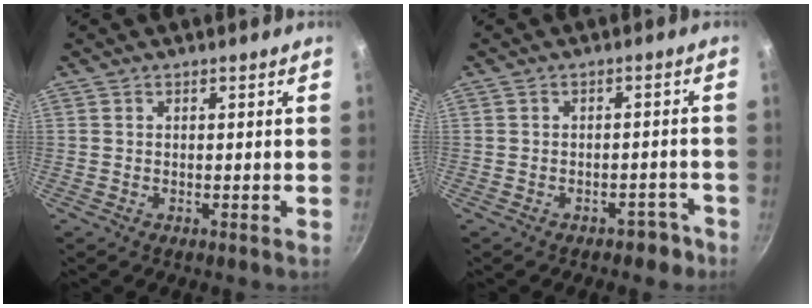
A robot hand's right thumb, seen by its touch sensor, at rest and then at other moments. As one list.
[{"total": 3.6, "force": [-2.6, 2.3, 1.2], "torque": [0.015, 0.042, -0.012]}]